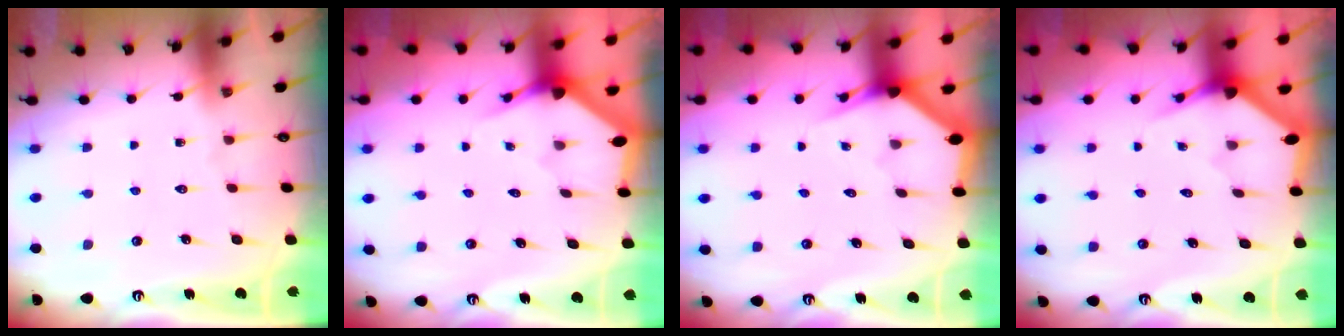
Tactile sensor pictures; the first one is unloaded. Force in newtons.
{"total": 3.0, "press": 3.0, "slide": 0.1}
{"total": 2.7, "press": 2.7, "slide": 0.1}
{"total": 3.3, "press": 3.3, "slide": 0.2}